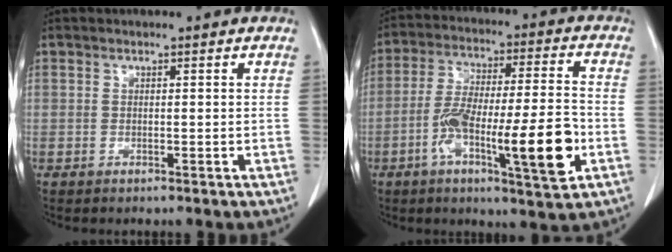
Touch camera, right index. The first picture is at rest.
{"total": 16.2, "force": [-5.4, 2.0, 15.2], "torque": [-0.256, 0.001, -0.087]}